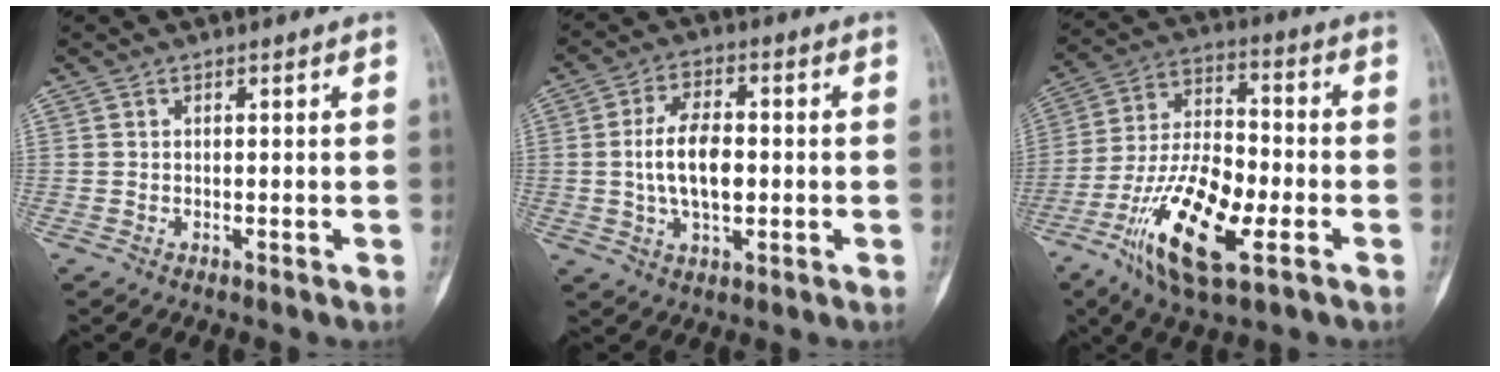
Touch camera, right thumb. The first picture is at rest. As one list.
[{"total": 10.0, "force": [-0.2, 5.3, 8.5], "torque": [-0.152, 0.006, -0.005]}, {"total": 18.8, "force": [-7.3, 7.4, 15.7], "torque": [-0.293, 0.022, -0.126]}]